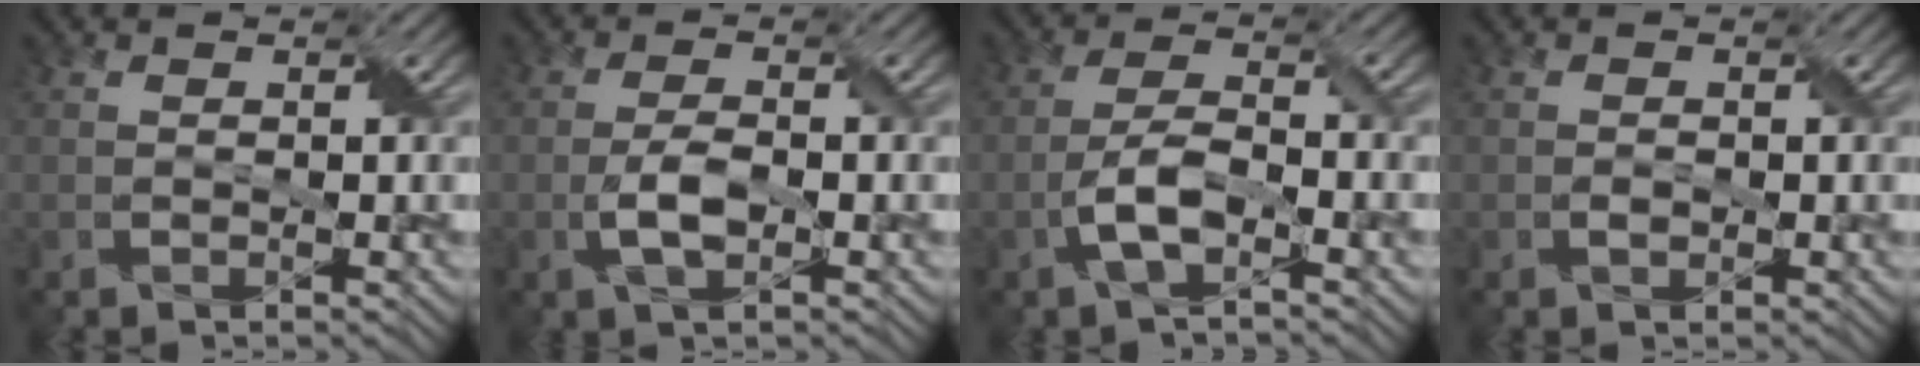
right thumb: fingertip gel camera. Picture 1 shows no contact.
{"total": 3.8, "force": [-1.3, 1.5, 3.2], "torque": [-0.072, 0.001, -0.028]}
{"total": 5.0, "force": [-2.3, 1.7, 4.1], "torque": [-0.092, 0.006, -0.050]}
{"total": 1.0, "force": [-0.3, 0.7, 0.7], "torque": [-0.013, -0.001, -0.005]}